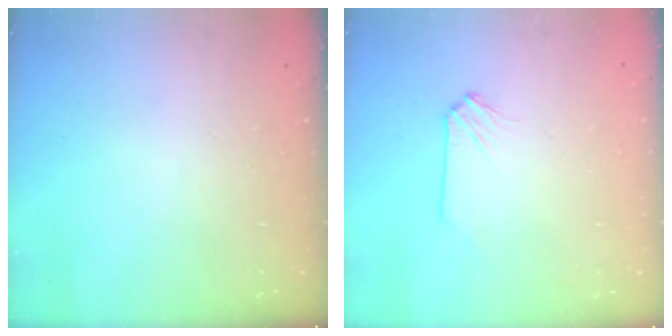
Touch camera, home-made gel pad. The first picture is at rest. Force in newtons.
{"total": 0.0}